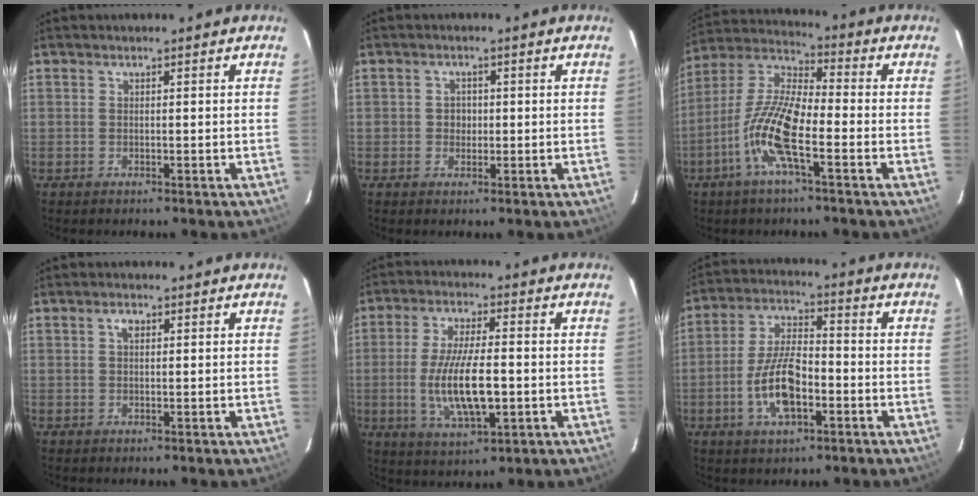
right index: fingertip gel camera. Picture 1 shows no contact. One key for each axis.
{"total": 2.1, "fx": -0.1, "fy": 2.0, "fz": 0.6, "tx": -0.009, "ty": 0.005, "tz": -0.003}
{"total": 12.6, "fx": -5.2, "fy": 2.7, "fz": 11.2, "tx": -0.233, "ty": -0.002, "tz": -0.111}
{"total": 1.5, "fx": 0.5, "fy": 0.9, "fz": 1.1, "tx": -0.019, "ty": 0.007, "tz": 0.008}
{"total": 12.3, "fx": -2.0, "fy": 3.8, "fz": 11.5, "tx": -0.226, "ty": -0.014, "tz": -0.032}
{"total": 11.0, "fx": -3.8, "fy": 4.7, "fz": 9.2, "tx": -0.191, "ty": 0.003, "tz": -0.067}